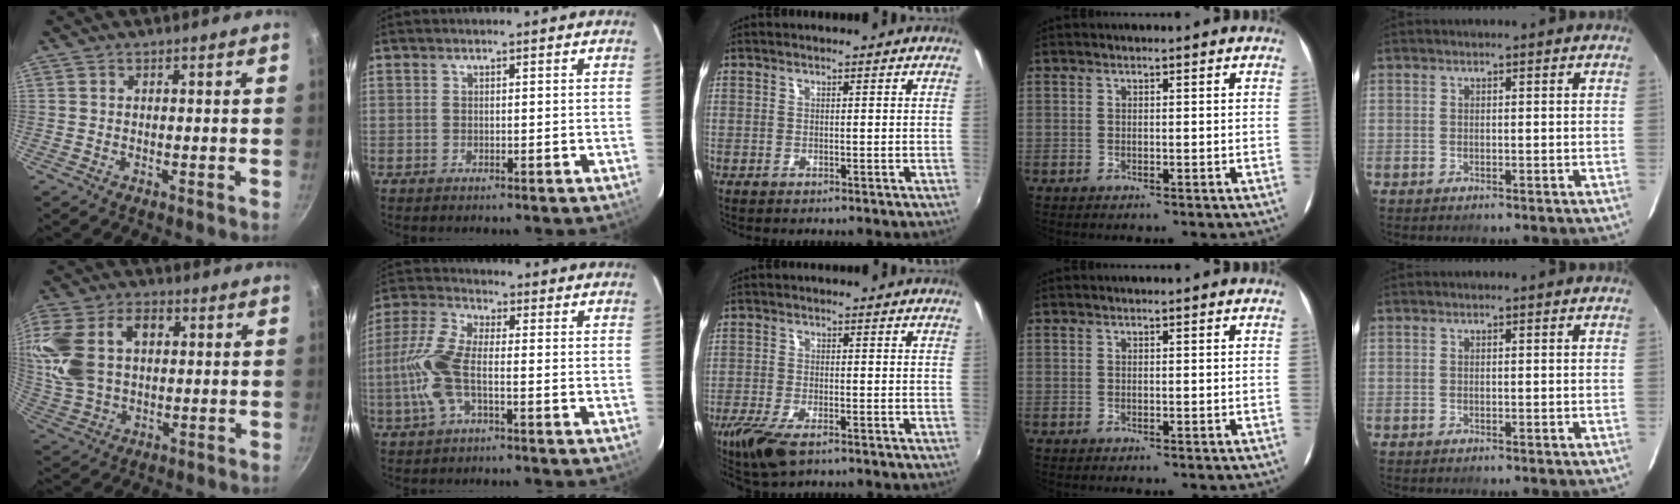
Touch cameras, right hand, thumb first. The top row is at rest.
{"thumb": {"total": 16.5, "force": [3.3, 11.2, 11.6], "torque": [-0.226, 0.016, 0.062]}, "index": {"total": 9.8, "force": [-2.1, 3.3, 9.0], "torque": [-0.212, 0.007, -0.048]}, "middle": {"total": 7.8, "force": [-5.2, 2.6, 5.2], "torque": [-0.129, -0.030, -0.099]}}